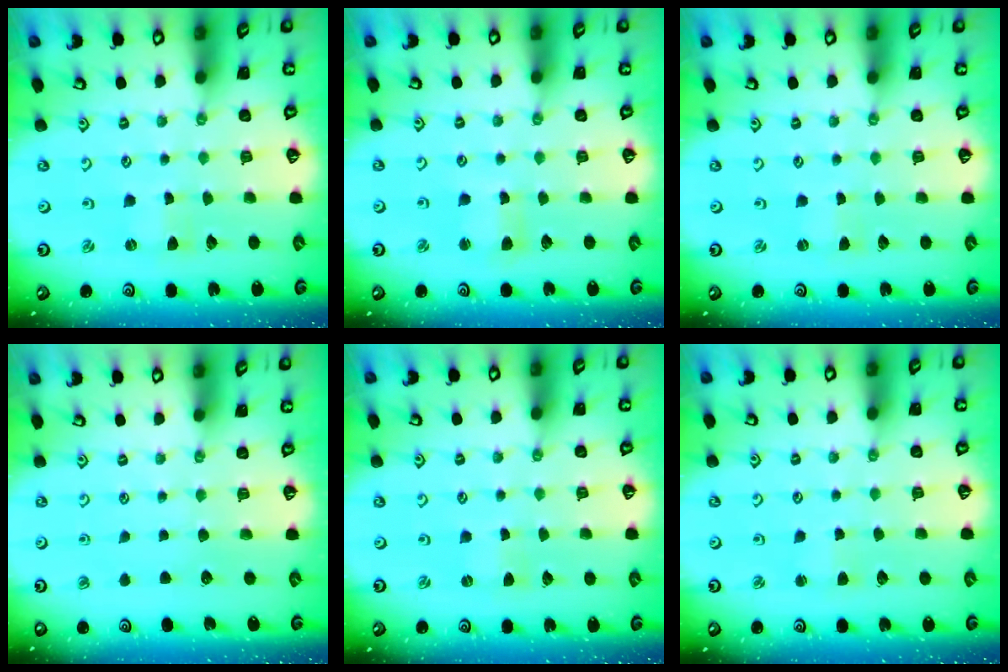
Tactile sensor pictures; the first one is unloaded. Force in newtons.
{"total": 3.2, "press": 3.2, "slide": 0.3}
{"total": 0.0}
{"total": 0.0}
{"total": 0.0}
{"total": 2.7, "press": 2.7, "slide": 0.2}